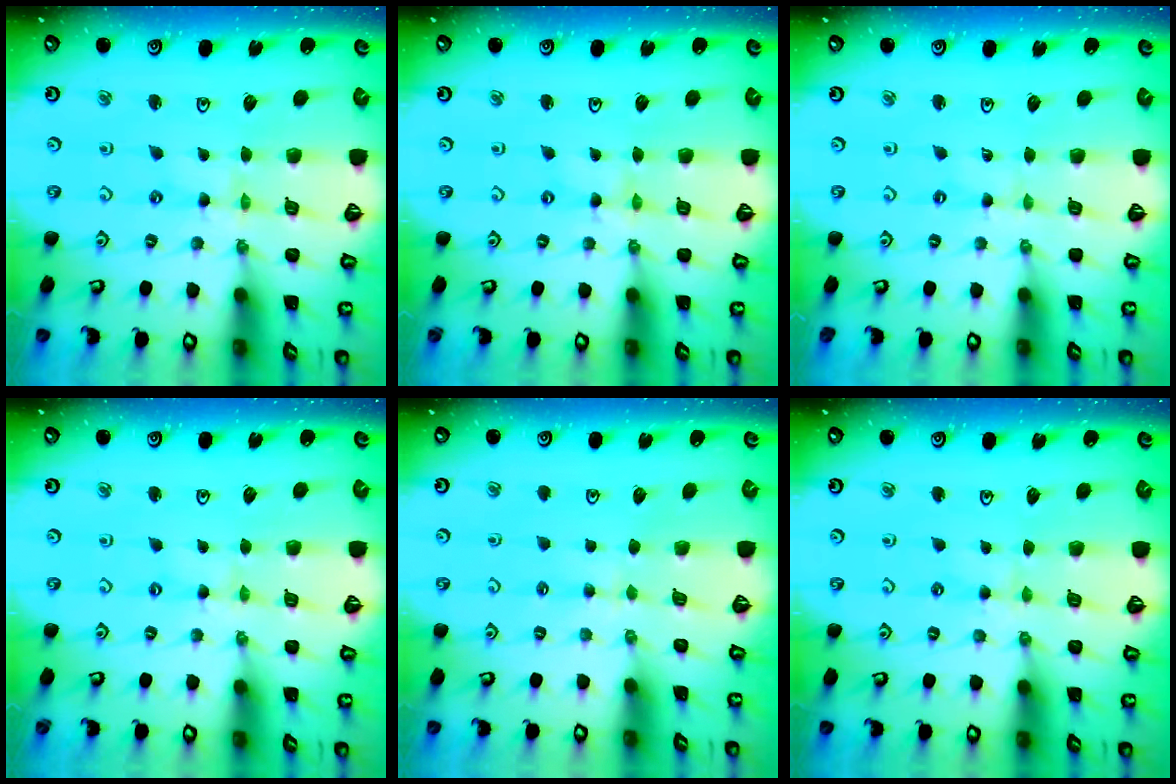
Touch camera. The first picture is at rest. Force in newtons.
{"total": 0.9, "press": 0.8, "slide": 0.2}
{"total": 0.0}
{"total": 1.3, "press": 1.3, "slide": 0.3}
{"total": 2.6, "press": 2.5, "slide": 0.5}
{"total": 2.3, "press": 2.3, "slide": 0.4}